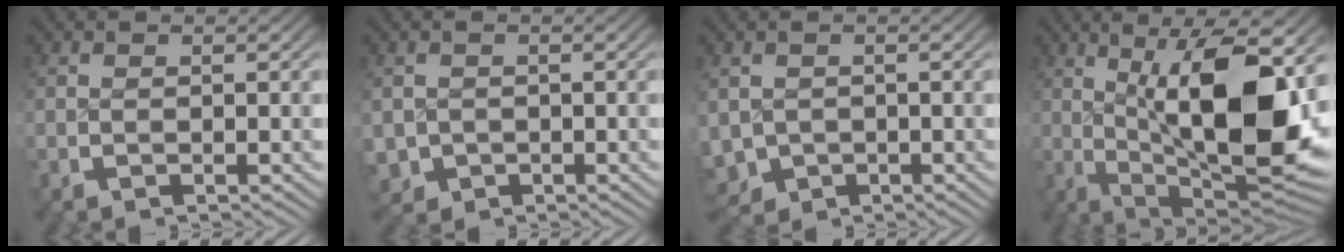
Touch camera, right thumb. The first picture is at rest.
{"total": 3.9, "force": [-1.3, 3.5, 1.3], "torque": [-0.041, -0.032, -0.008]}
{"total": 5.7, "force": [-1.7, 4.9, 2.4], "torque": [-0.070, -0.039, -0.010]}
{"total": 17.3, "force": [-0.2, 8.4, 15.1], "torque": [-0.243, -0.041, 0.028]}